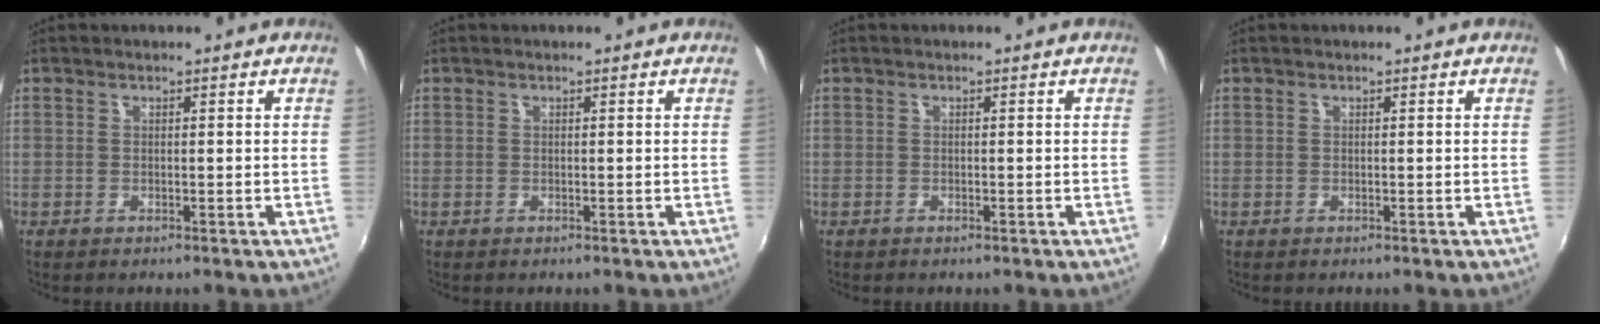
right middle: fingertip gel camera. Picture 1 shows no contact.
{"total": 0.0}
{"total": 0.0}
{"total": 0.0}